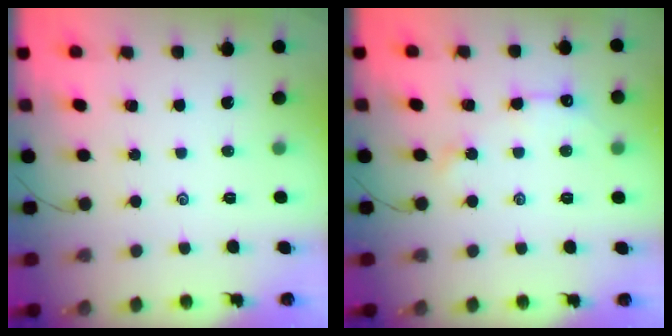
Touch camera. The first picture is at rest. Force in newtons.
{"total": 4.8, "press": 4.8, "slide": 0.5}